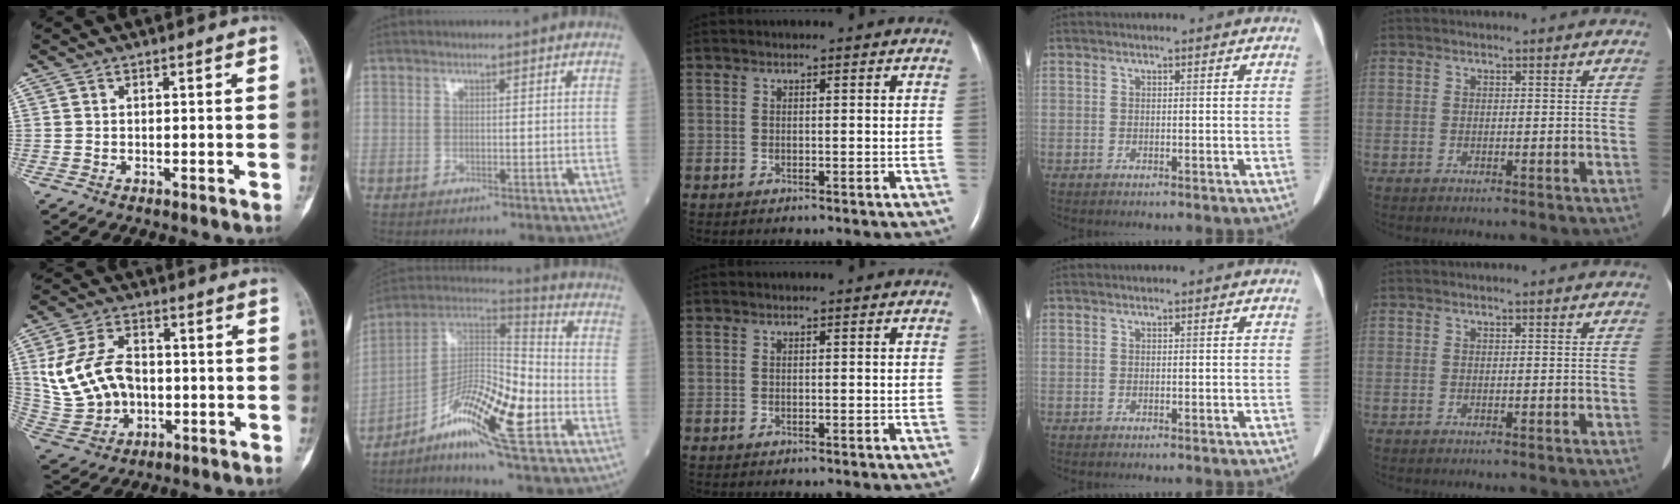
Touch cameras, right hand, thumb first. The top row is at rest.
{"thumb": {"total": 14.5, "force": [0.6, 10.9, 9.6], "torque": [-0.166, 0.013, 0.024]}, "index": {"total": 14.5, "force": [-6.2, 1.7, 13.0], "torque": [-0.235, 0.004, -0.116]}}